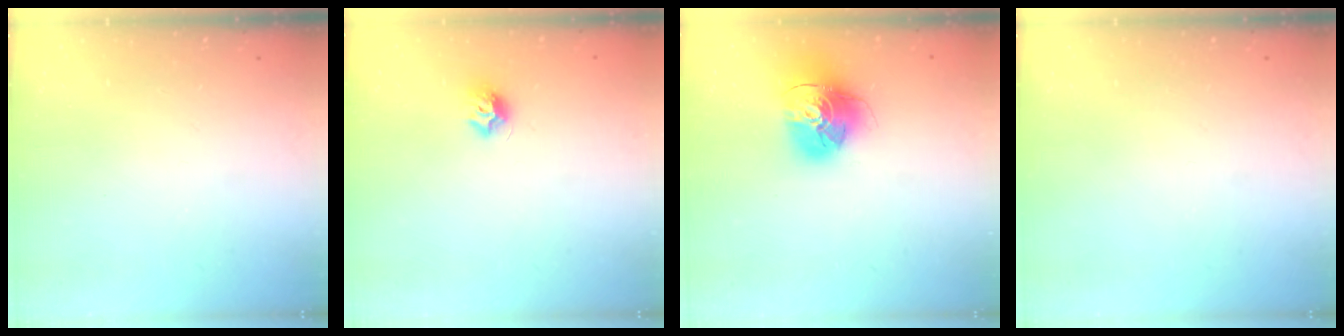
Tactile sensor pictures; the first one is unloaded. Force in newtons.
{"total": 8.2, "press": 8.2, "slide": 0.7}
{"total": 15.3, "press": 15.3, "slide": 1.5}
{"total": 0.0}